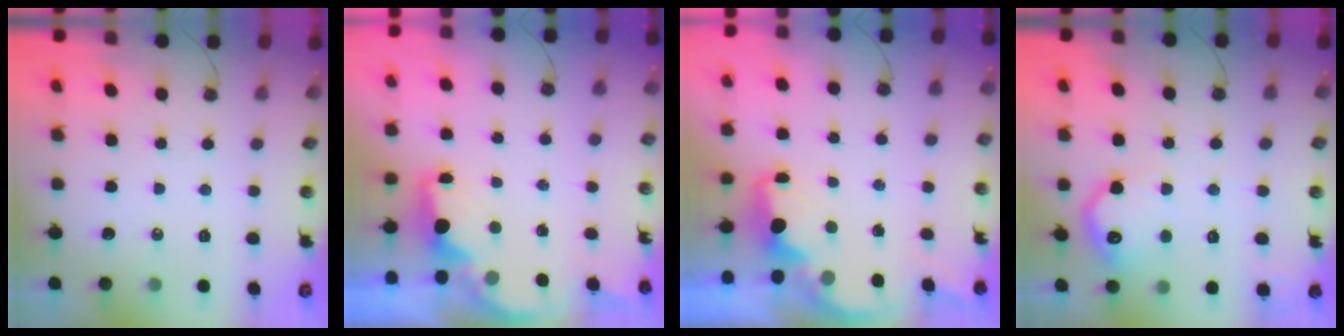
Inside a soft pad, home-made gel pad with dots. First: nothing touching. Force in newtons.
{"total": 2.4, "press": 2.2, "slide": 0.8}
{"total": 2.2, "press": 2.0, "slide": 0.9}
{"total": 13.7, "press": 13.6, "slide": 0.7}